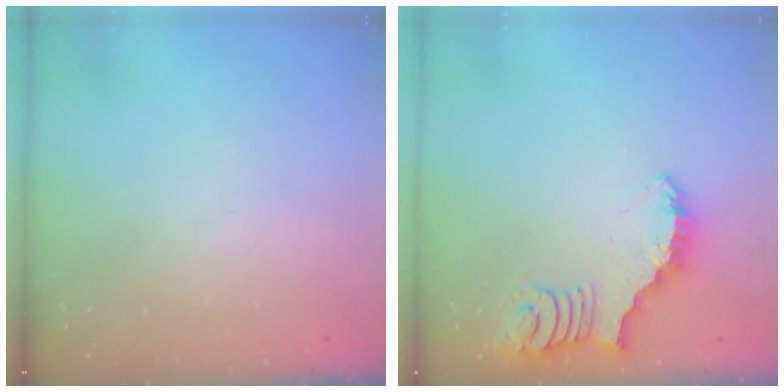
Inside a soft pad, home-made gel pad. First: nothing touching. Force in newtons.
{"total": 2.6, "press": 2.6, "slide": 0.5}